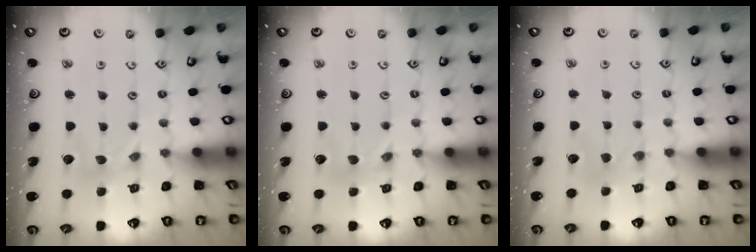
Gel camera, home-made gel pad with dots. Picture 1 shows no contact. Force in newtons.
{"total": 1.7, "press": 1.7, "slide": 0.3}
{"total": 1.6, "press": 1.5, "slide": 0.4}